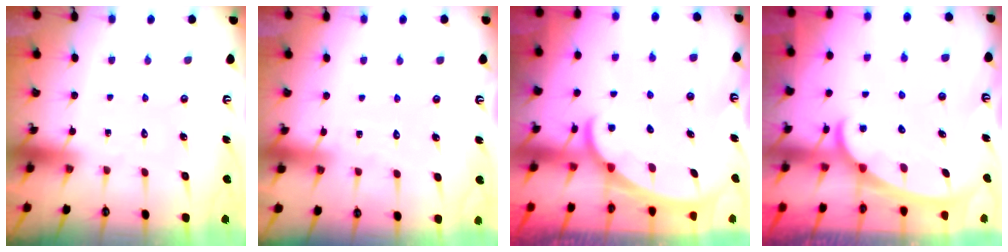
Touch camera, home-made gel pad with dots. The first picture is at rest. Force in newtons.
{"total": 2.7, "press": 2.7, "slide": 0.2}
{"total": 1.9, "press": 1.9, "slide": 0.1}
{"total": 2.3, "press": 2.3, "slide": 0.3}